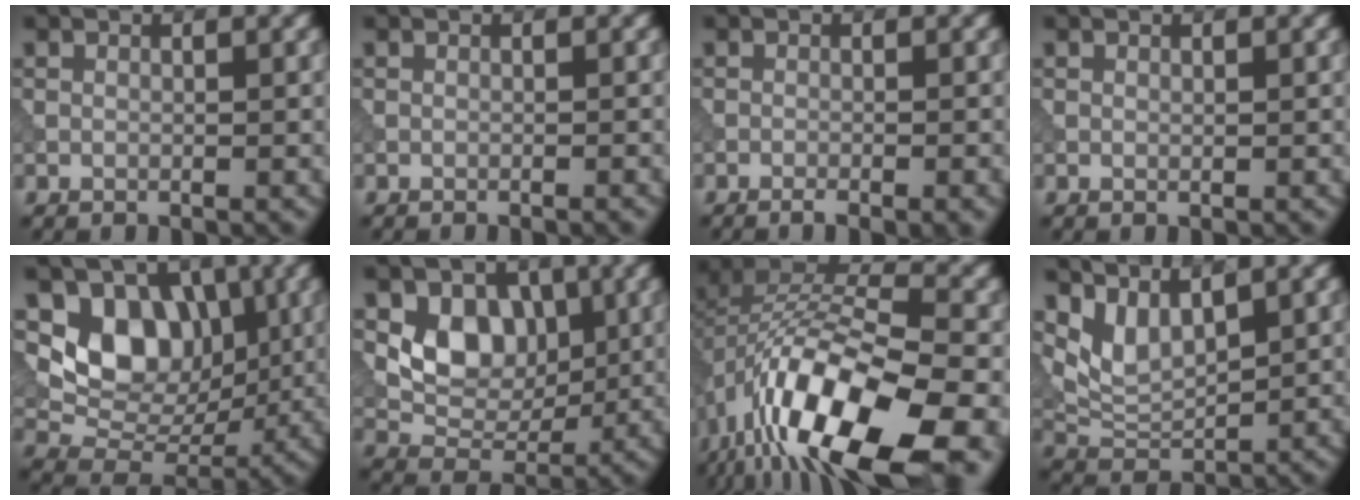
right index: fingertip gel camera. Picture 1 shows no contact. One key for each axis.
{"total": 0.6, "fx": -0.3, "fy": 0.2, "fz": 0.5, "tx": -0.005, "ty": -0.003, "tz": -0.006}
{"total": 2.3, "fx": -1.2, "fy": 0.7, "fz": 1.9, "tx": -0.022, "ty": 0.000, "tz": -0.020}
{"total": 0.0}
{"total": 7.2, "fx": 1.9, "fy": 5.8, "fz": 3.9, "tx": -0.056, "ty": -0.013, "tz": 0.034}
{"total": 5.4, "fx": 1.3, "fy": 4.3, "fz": 2.9, "tx": -0.046, "ty": -0.005, "tz": 0.022}
{"total": 17.5, "fx": -8.1, "fy": 8.3, "fz": 13.2, "tx": -0.237, "ty": -0.002, "tz": -0.133}
{"total": 3.7, "fx": 2.3, "fy": 1.9, "fz": 2.2, "tx": -0.055, "ty": -0.011, "tz": 0.052}